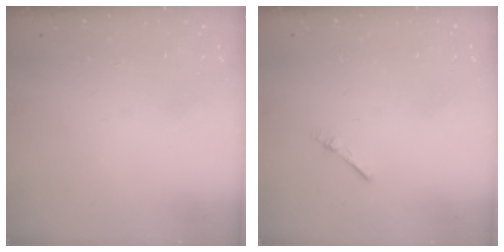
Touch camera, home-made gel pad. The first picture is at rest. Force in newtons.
{"total": 1.7, "press": 1.7, "slide": 0.3}